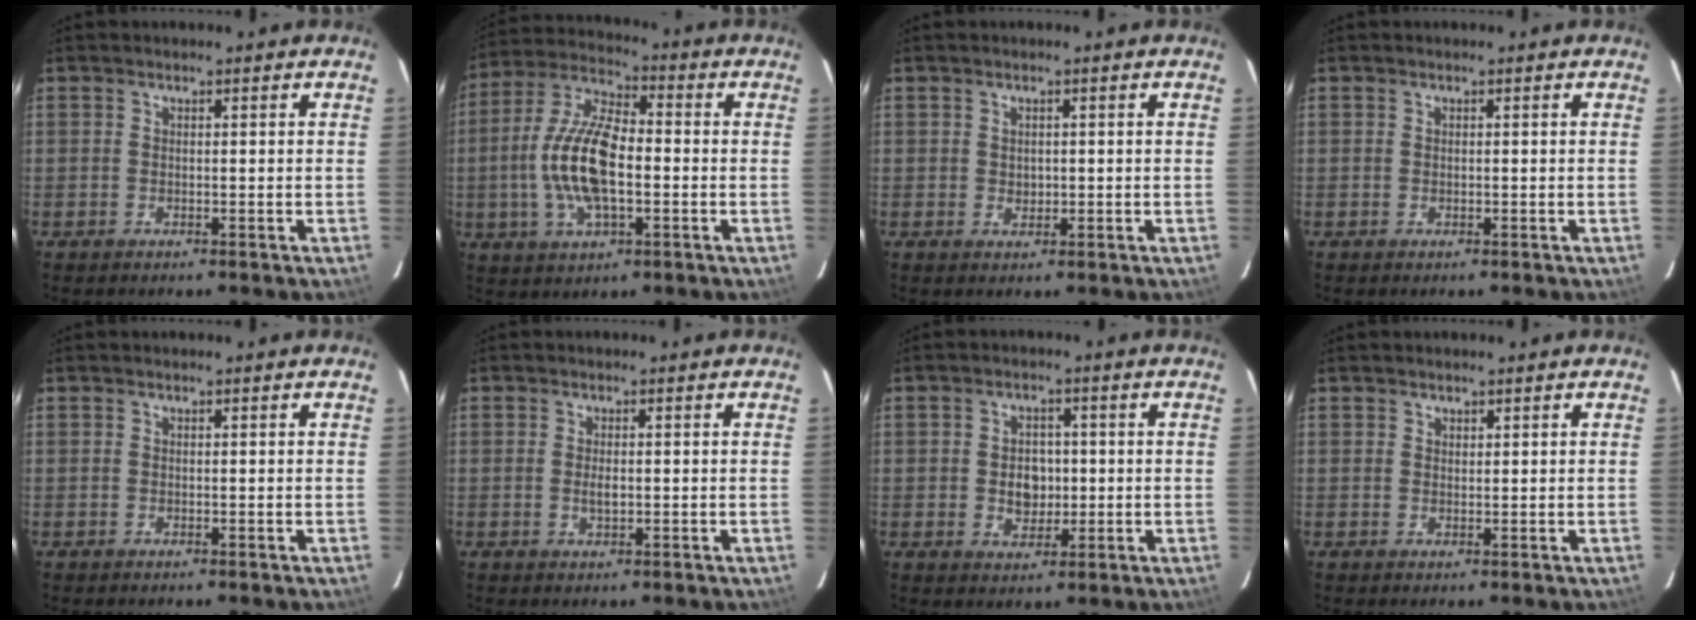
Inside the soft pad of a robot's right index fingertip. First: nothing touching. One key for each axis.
{"total": 14.6, "fx": -2.1, "fy": 6.2, "fz": 13.1, "tx": -0.271, "ty": 0.006, "tz": -0.043}
{"total": 1.5, "fx": 0.0, "fy": 1.4, "fz": 0.6, "tx": -0.006, "ty": 0.000, "tz": 0.003}
{"total": 0.0}
{"total": 0.0}
{"total": 1.8, "fx": -0.2, "fy": 0.8, "fz": 1.5, "tx": -0.027, "ty": -0.003, "tz": -0.002}
{"total": 5.2, "fx": -0.3, "fy": 4.1, "fz": 3.1, "tx": -0.057, "ty": 0.006, "tz": 0.000}
{"total": 0.9, "fx": 0.7, "fy": 0.6, "fz": 0.1, "tx": -0.001, "ty": 0.002, "tz": 0.012}